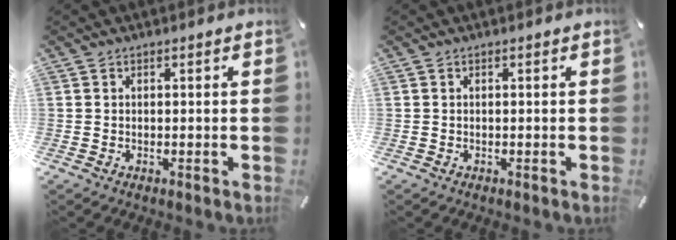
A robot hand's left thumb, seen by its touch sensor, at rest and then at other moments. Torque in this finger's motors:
{"motor_torque": [0.05, 0.05, 0.00, 0.00, 0.00]}